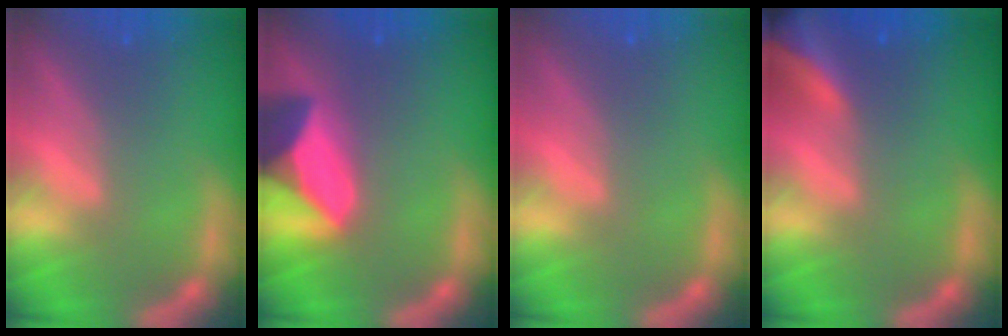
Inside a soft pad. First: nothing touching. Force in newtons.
{"total": 9.4}
{"total": 0.0}
{"total": 7.9}